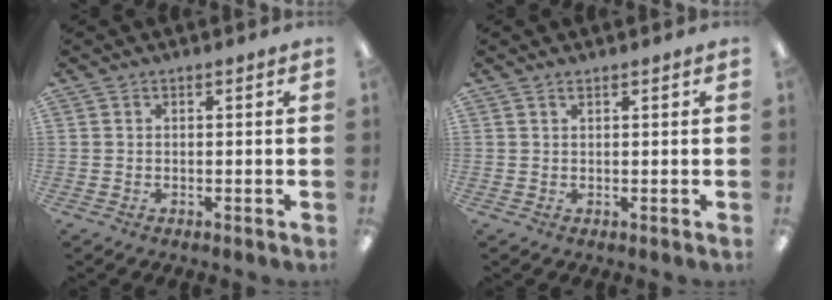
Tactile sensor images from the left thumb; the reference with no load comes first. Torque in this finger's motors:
{"motor_torque": [-0.29, 0.00, -0.08, 0.08, 0.03]}